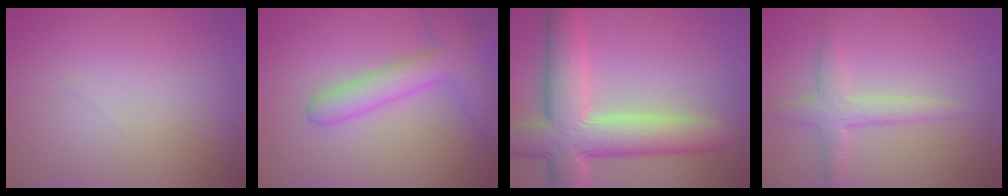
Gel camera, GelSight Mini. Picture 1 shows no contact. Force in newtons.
{"total": 4.4, "press": 4.4, "slide": 0.1}
{"total": 9.0, "press": 9.0, "slide": 0.9}
{"total": 2.7, "press": 2.7, "slide": 0.0}